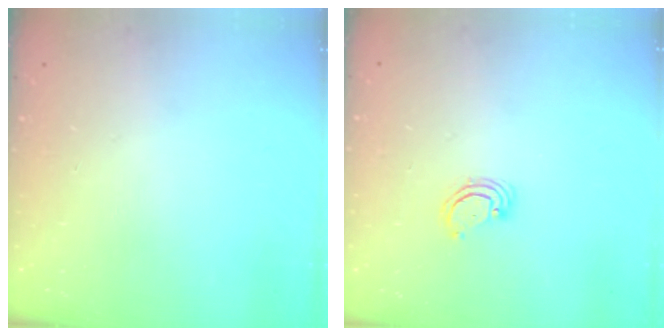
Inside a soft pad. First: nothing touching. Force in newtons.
{"total": 3.0, "press": 3.0, "slide": 0.3}